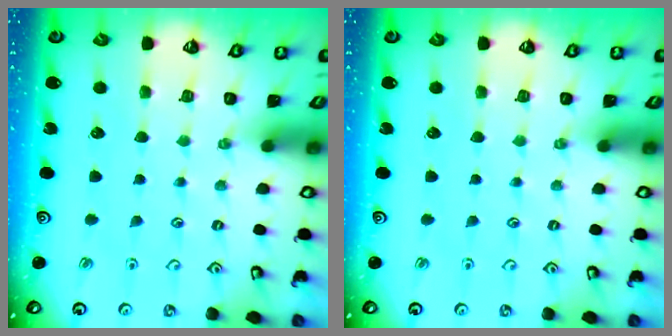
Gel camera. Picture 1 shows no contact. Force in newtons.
{"total": 0.0}